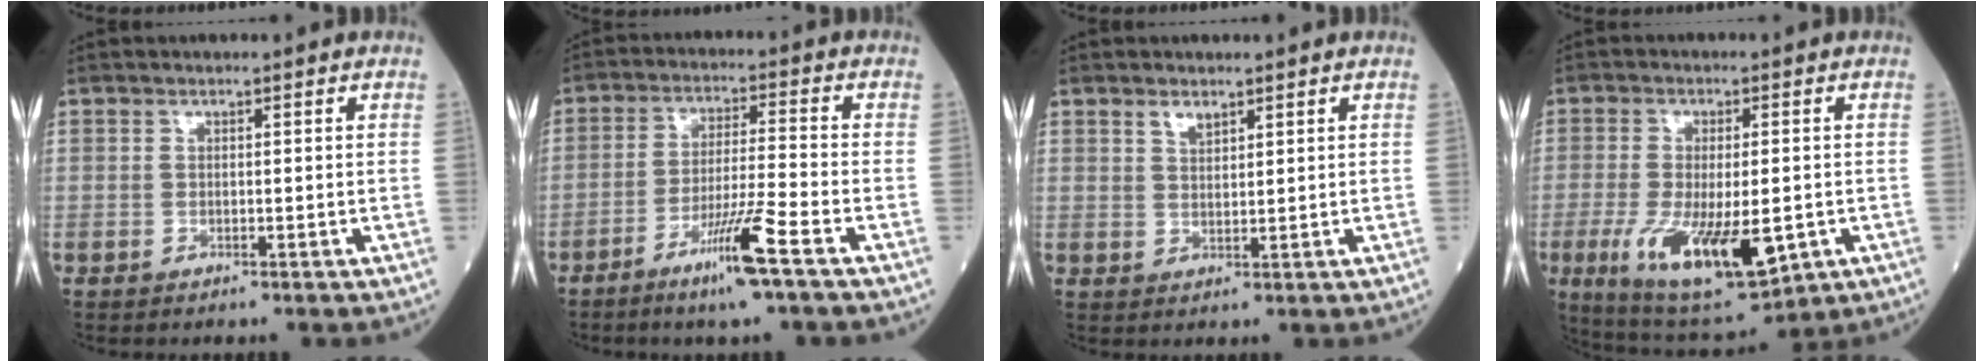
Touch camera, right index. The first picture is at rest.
{"total": 8.9, "force": [-5.2, -0.8, 7.2], "torque": [-0.130, -0.016, -0.097]}
{"total": 1.9, "force": [1.5, 0.8, 1.0], "torque": [-0.019, -0.001, 0.029]}
{"total": 15.7, "force": [-4.8, 5.2, 14.0], "torque": [-0.249, -0.033, -0.062]}